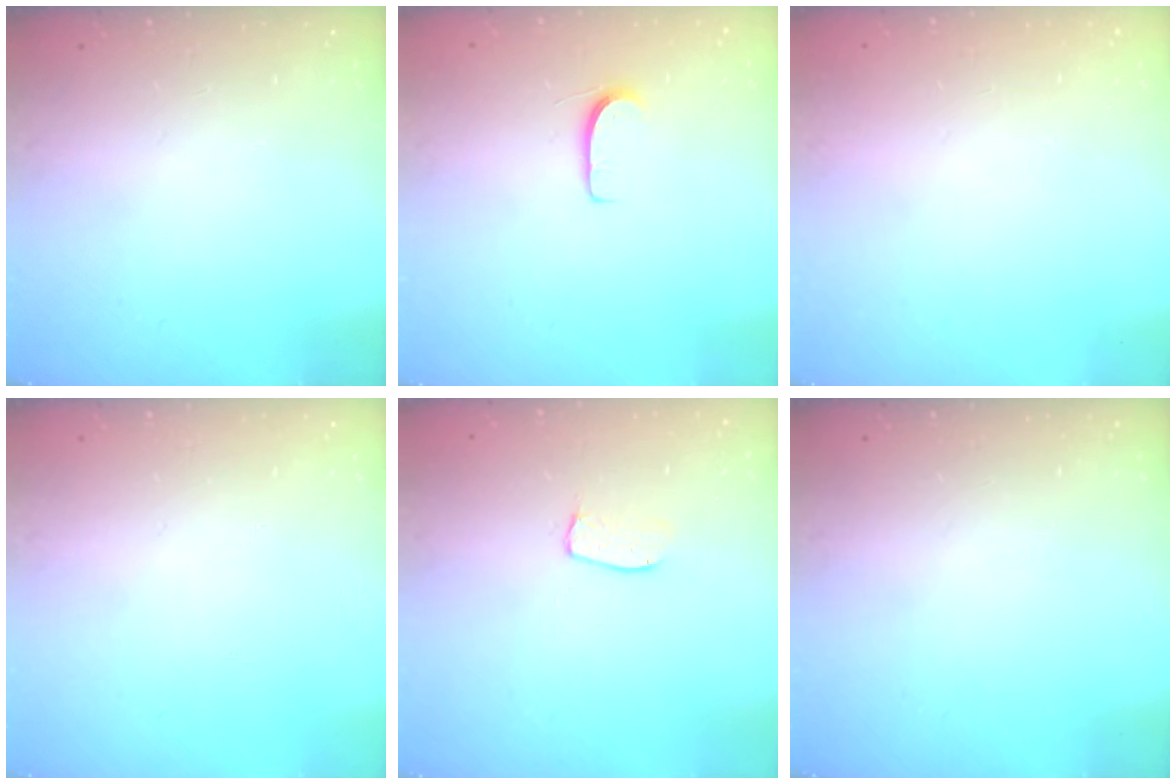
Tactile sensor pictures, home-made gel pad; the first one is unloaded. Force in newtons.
{"total": 5.2, "press": 5.2, "slide": 0.5}
{"total": 0.0}
{"total": 0.0}
{"total": 4.8, "press": 4.8, "slide": 0.3}
{"total": 0.0}